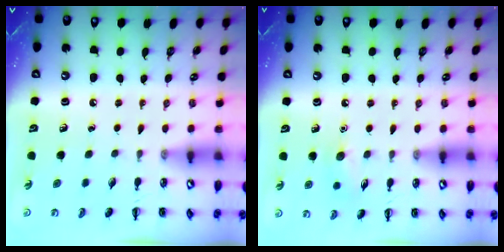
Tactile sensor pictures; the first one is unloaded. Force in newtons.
{"total": 6.6, "press": 6.4, "slide": 1.6}